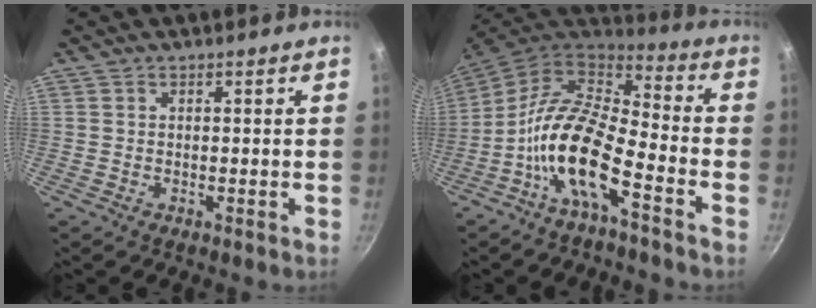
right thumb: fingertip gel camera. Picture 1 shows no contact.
{"total": 15.9, "force": [-6.6, 6.2, 13.1], "torque": [-0.240, 0.059, -0.143]}